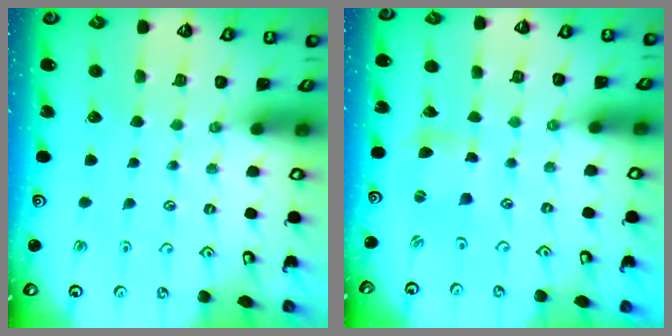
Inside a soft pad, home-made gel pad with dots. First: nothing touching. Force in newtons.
{"total": 2.6, "press": 2.6, "slide": 0.3}